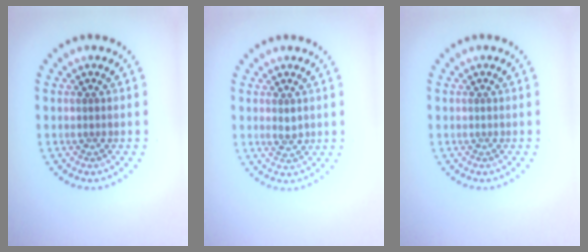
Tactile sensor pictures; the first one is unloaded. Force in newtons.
{"total": 1.2, "press": 1.2, "slide": 0.2}
{"total": 0.0}